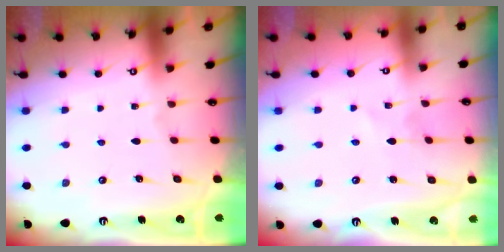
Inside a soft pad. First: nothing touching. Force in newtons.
{"total": 1.2, "press": 1.2, "slide": 0.1}